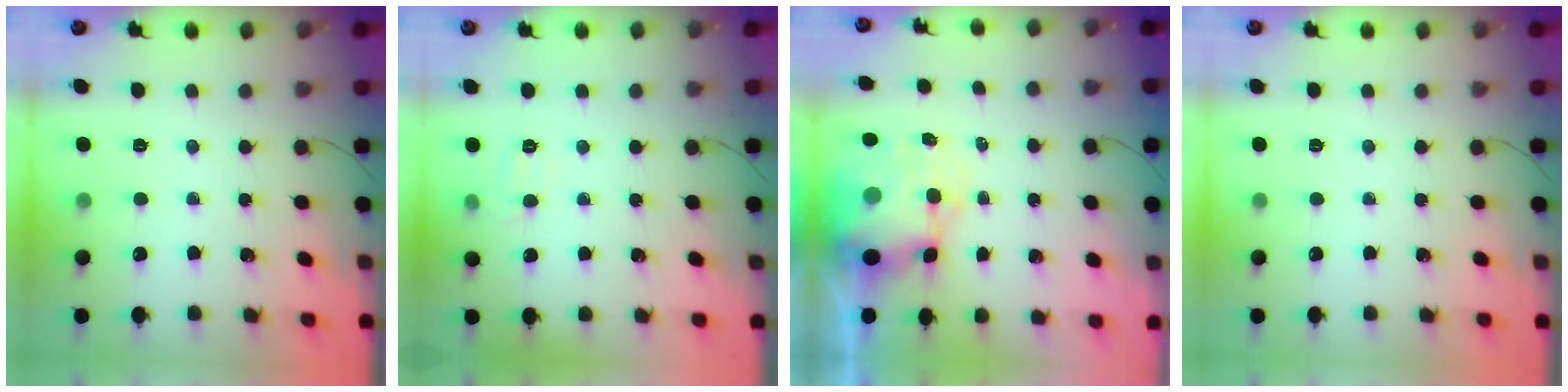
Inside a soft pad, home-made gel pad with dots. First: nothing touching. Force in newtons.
{"total": 5.7, "press": 5.6, "slide": 1.1}
{"total": 9.9, "press": 9.7, "slide": 2.1}
{"total": 0.0}